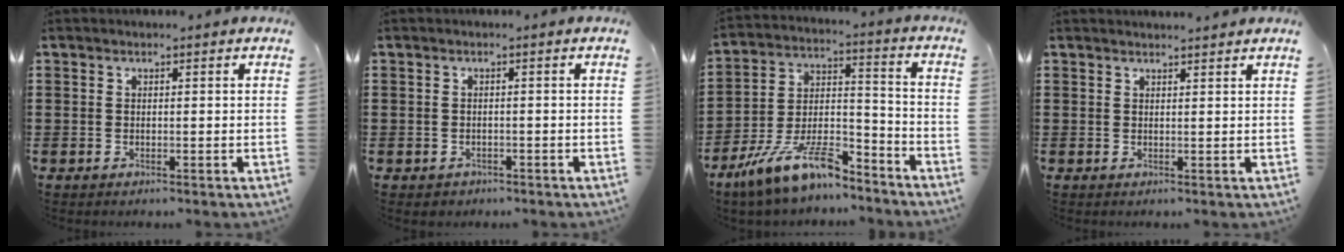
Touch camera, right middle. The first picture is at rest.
{"total": 0.7, "force": [-0.5, 0.4, 0.0], "torque": [-0.002, 0.004, -0.014]}
{"total": 12.4, "force": [-10.0, 2.9, 6.7], "torque": [-0.127, 0.027, -0.192]}
{"total": 1.2, "force": [1.2, -0.1, 0.2], "torque": [0.003, -0.005, 0.020]}